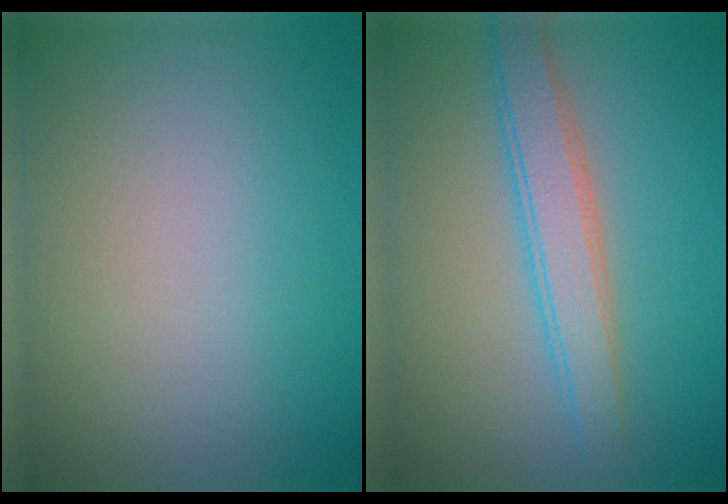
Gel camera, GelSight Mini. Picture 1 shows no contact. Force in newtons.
{"total": 3.7, "press": 3.7, "slide": 0.1}